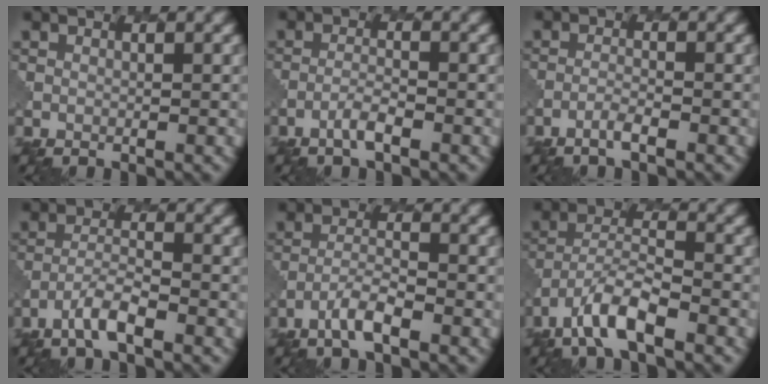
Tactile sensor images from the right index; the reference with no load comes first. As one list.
[{"total": 1.6, "force": [-1.1, 0.3, 1.1], "torque": [-0.024, 0.005, -0.024]}, {"total": 1.3, "force": [-1.0, 0.2, 0.8], "torque": [-0.016, 0.002, -0.026]}, {"total": 3.5, "force": [-2.4, 0.8, 2.4], "torque": [-0.050, 0.002, -0.052]}, {"total": 3.1, "force": [-2.1, 0.7, 2.2], "torque": [-0.047, 0.003, -0.047]}, {"total": 5.7, "force": [-3.8, 1.7, 3.8], "torque": [-0.072, 0.002, -0.074]}]